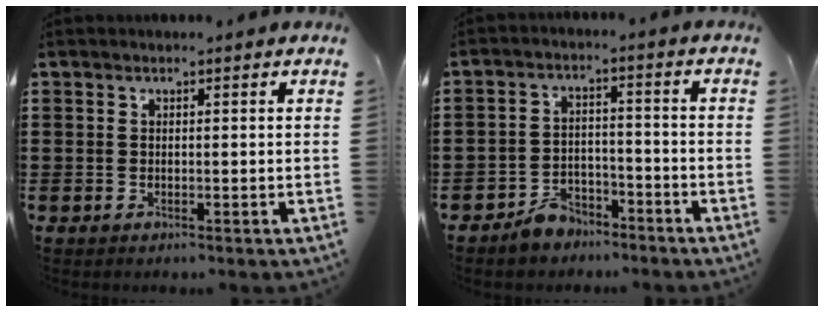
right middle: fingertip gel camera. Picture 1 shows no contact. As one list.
[{"total": 4.6, "force": [-4.2, 1.8, 0.9], "torque": [-0.015, 0.013, -0.082]}]